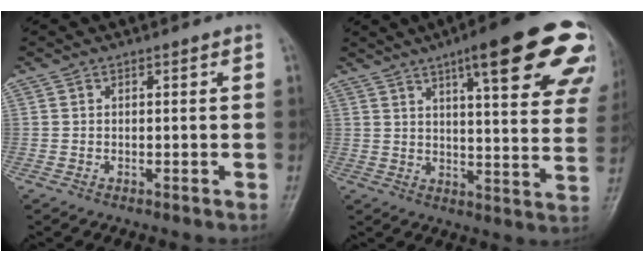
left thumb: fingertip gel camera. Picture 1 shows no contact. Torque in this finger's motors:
{"motor_torque": [2.67, 2.00, 1.95, -0.82, 0.14]}